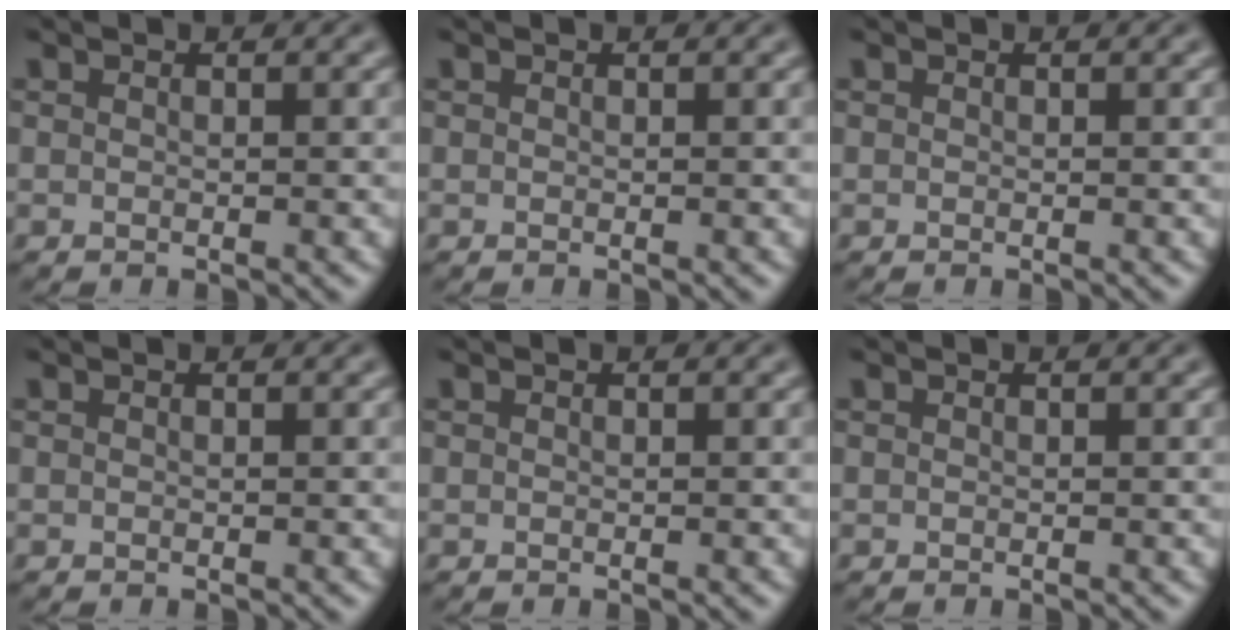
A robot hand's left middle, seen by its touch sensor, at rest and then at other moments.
{"total": 0.0}
{"total": 0.0}
{"total": 0.0}
{"total": 0.0}
{"total": 0.0}